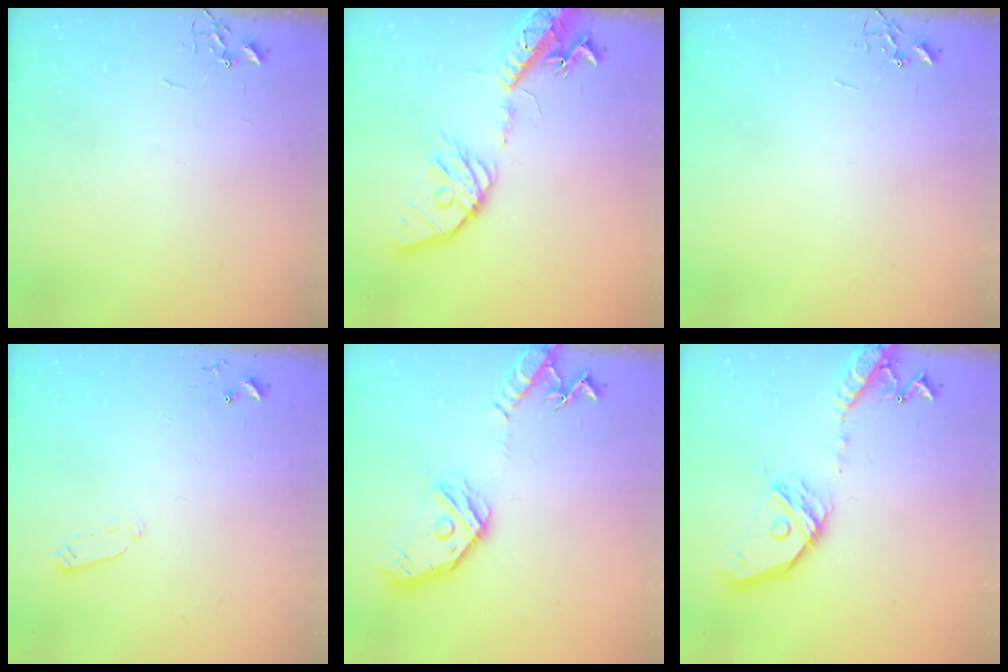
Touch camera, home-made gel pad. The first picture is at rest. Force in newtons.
{"total": 18.6, "press": 18.2, "slide": 3.5}
{"total": 0.0}
{"total": 2.7, "press": 2.6, "slide": 0.4}
{"total": 17.1, "press": 16.9, "slide": 2.2}
{"total": 18.2, "press": 17.9, "slide": 3.1}